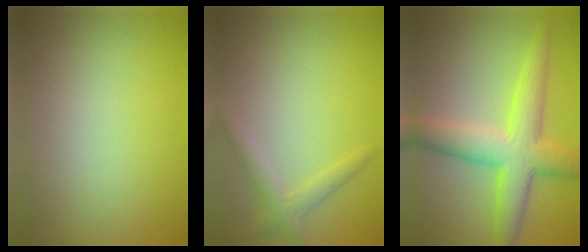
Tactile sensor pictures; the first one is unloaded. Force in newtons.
{"total": 2.0, "press": 2.0, "slide": 0.1}
{"total": 6.6, "press": 6.6, "slide": 0.1}